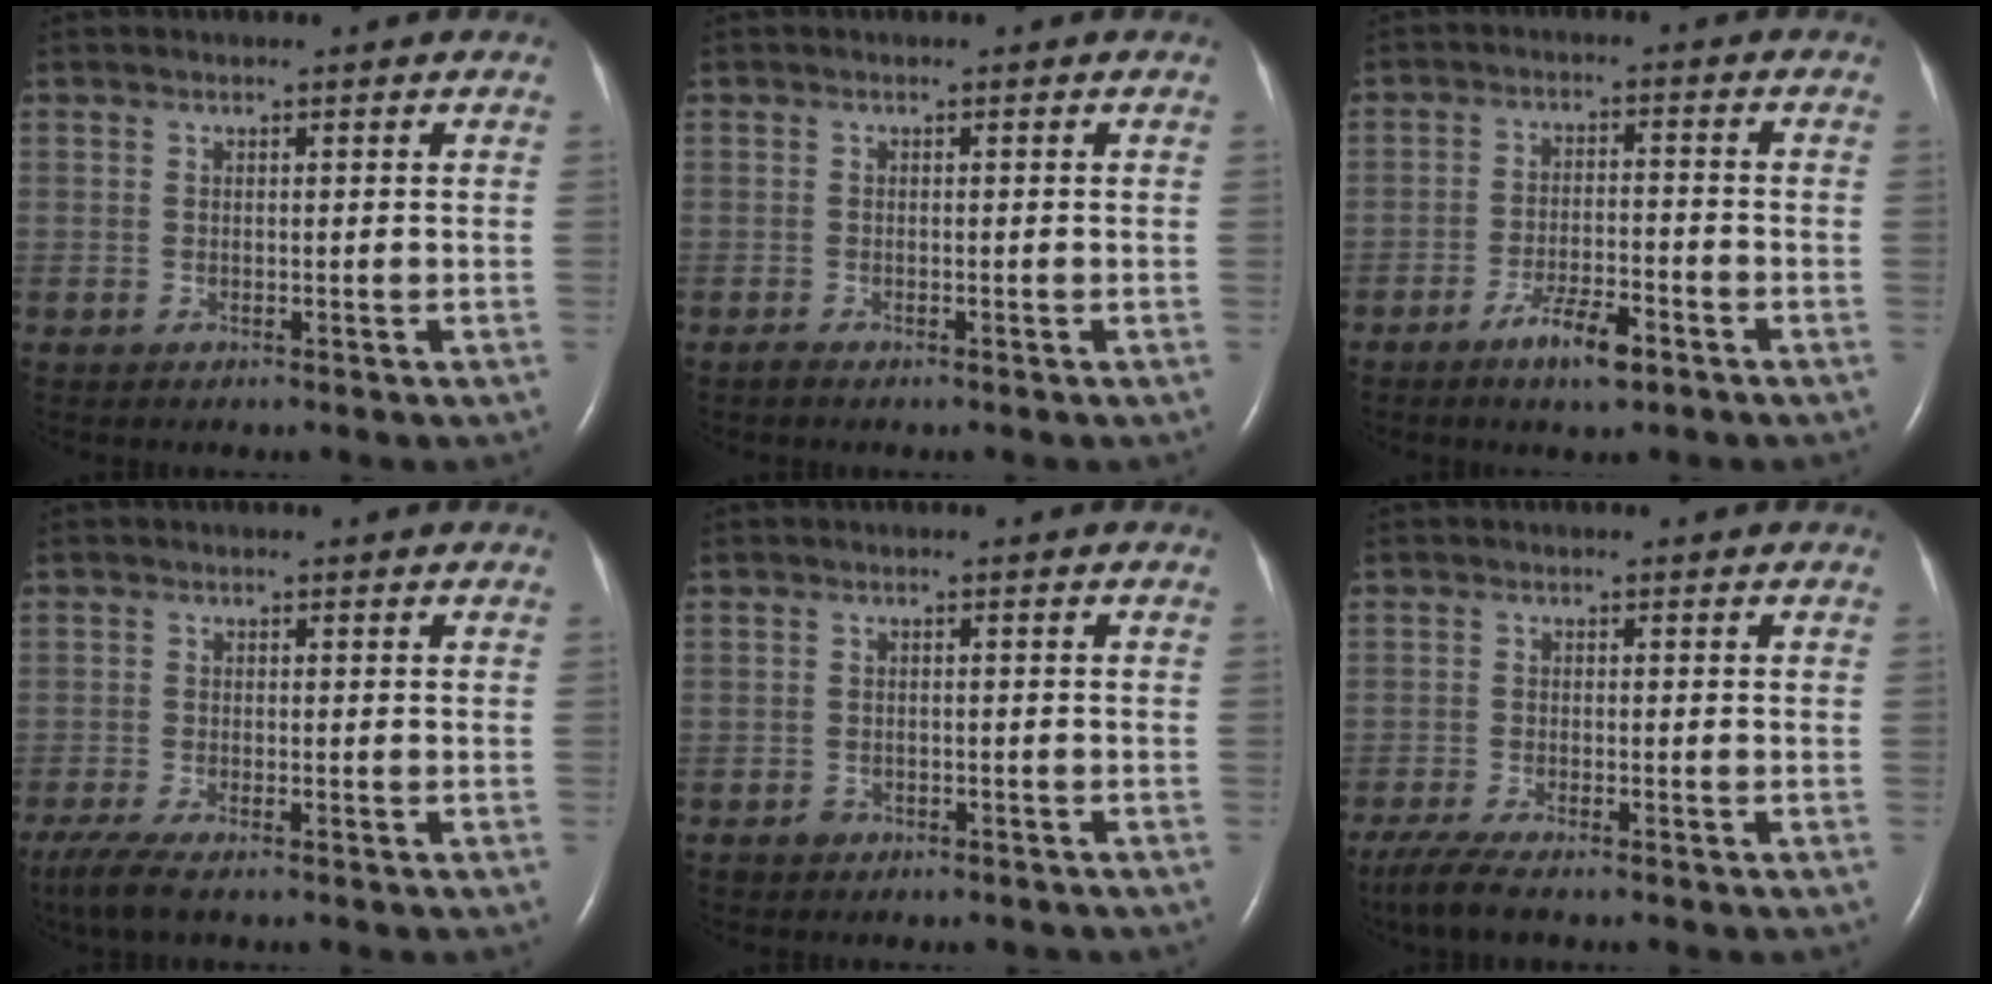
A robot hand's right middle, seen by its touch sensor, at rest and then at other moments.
{"total": 0.5, "force": [-0.5, 0.0, 0.2], "torque": [-0.008, -0.002, -0.012]}
{"total": 6.0, "force": [-3.8, 1.3, 4.4], "torque": [-0.085, -0.003, -0.066]}
{"total": 5.1, "force": [-3.8, 0.8, 3.4], "torque": [-0.067, -0.016, -0.067]}
{"total": 2.1, "force": [-1.7, 1.3, 0.3], "torque": [-0.012, 0.005, -0.021]}
{"total": 5.9, "force": [-4.7, 0.7, 3.5], "torque": [-0.068, -0.018, -0.083]}